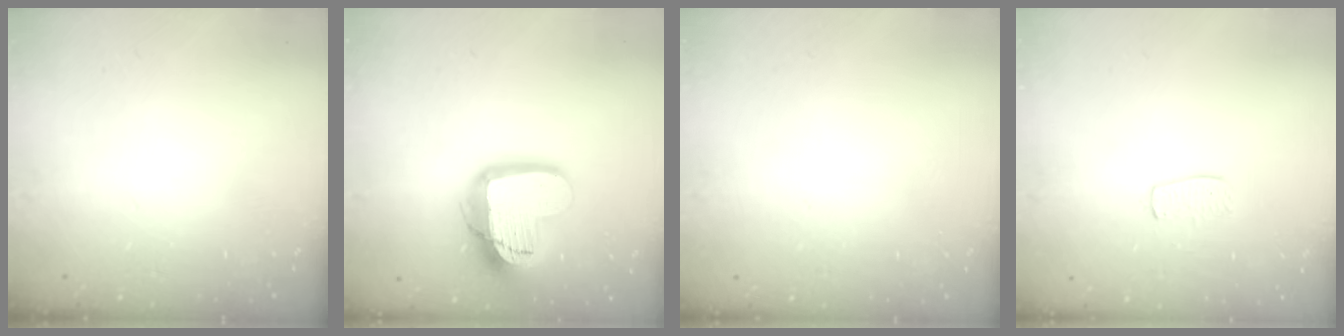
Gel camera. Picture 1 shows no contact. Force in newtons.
{"total": 17.1, "press": 17.0, "slide": 1.5}
{"total": 0.0}
{"total": 6.9, "press": 6.8, "slide": 0.4}